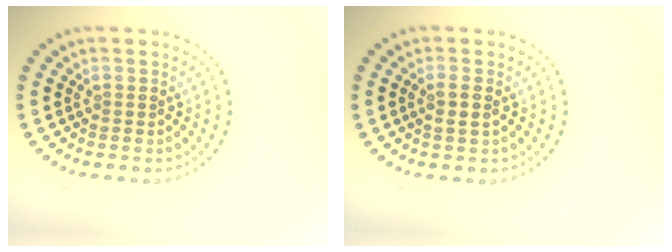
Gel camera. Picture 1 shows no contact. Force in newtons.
{"total": 1.3, "press": 1.1, "slide": 0.6}